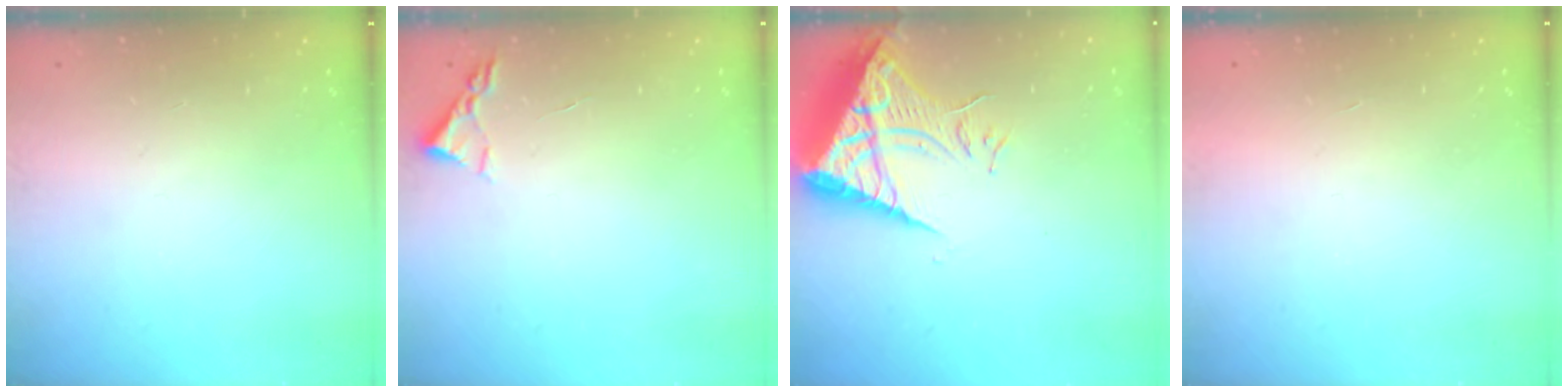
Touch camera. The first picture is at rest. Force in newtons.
{"total": 2.4, "press": 2.3, "slide": 0.3}
{"total": 10.3, "press": 10.2, "slide": 1.1}
{"total": 1.7, "press": 1.7, "slide": 0.1}